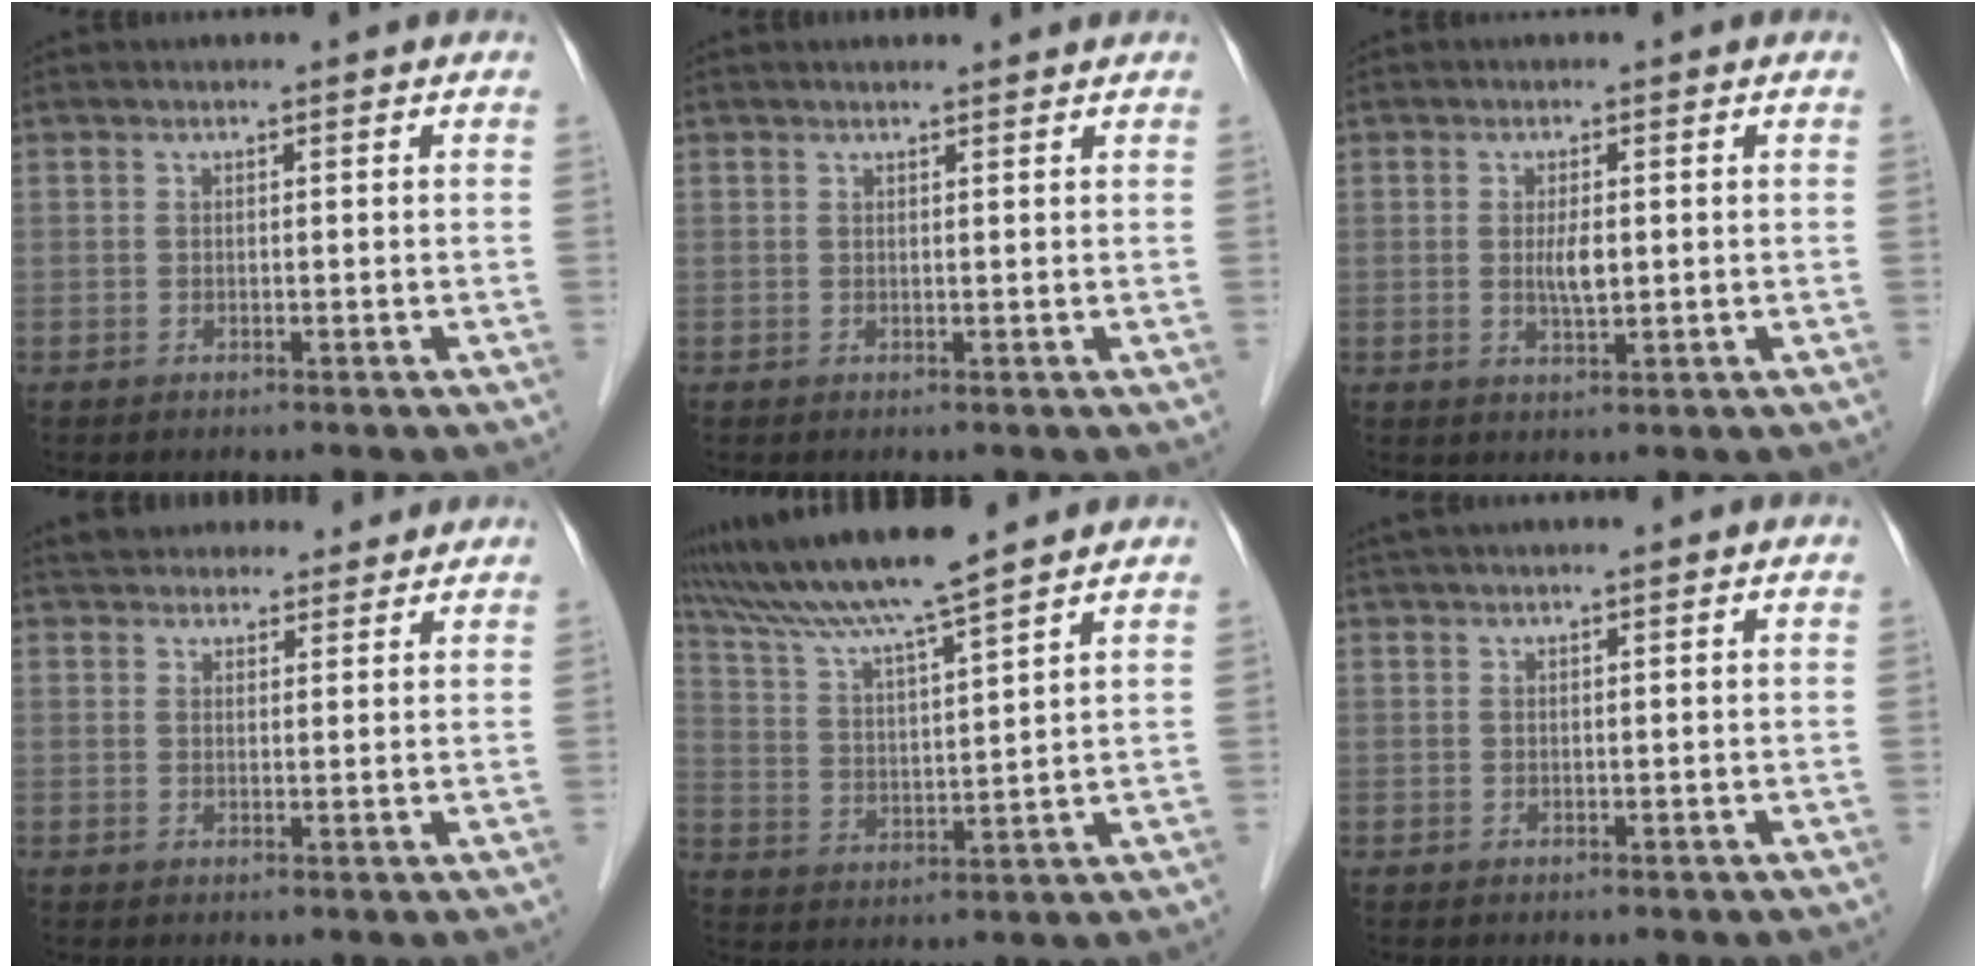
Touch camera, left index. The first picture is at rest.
{"total": 2.8, "force": [2.7, 0.1, 0.8], "torque": [-0.009, 0.011, 0.030]}
{"total": 2.9, "force": [0.1, 0.7, 2.8], "torque": [-0.054, -0.004, 0.004]}
{"total": 11.2, "force": [10.2, 3.6, 2.7], "torque": [-0.022, 0.030, 0.142]}
{"total": 12.9, "force": [11.3, -1.2, 6.2], "torque": [-0.120, 0.018, 0.201]}
{"total": 3.4, "force": [2.8, -0.1, 2.0], "torque": [-0.028, 0.034, 0.048]}